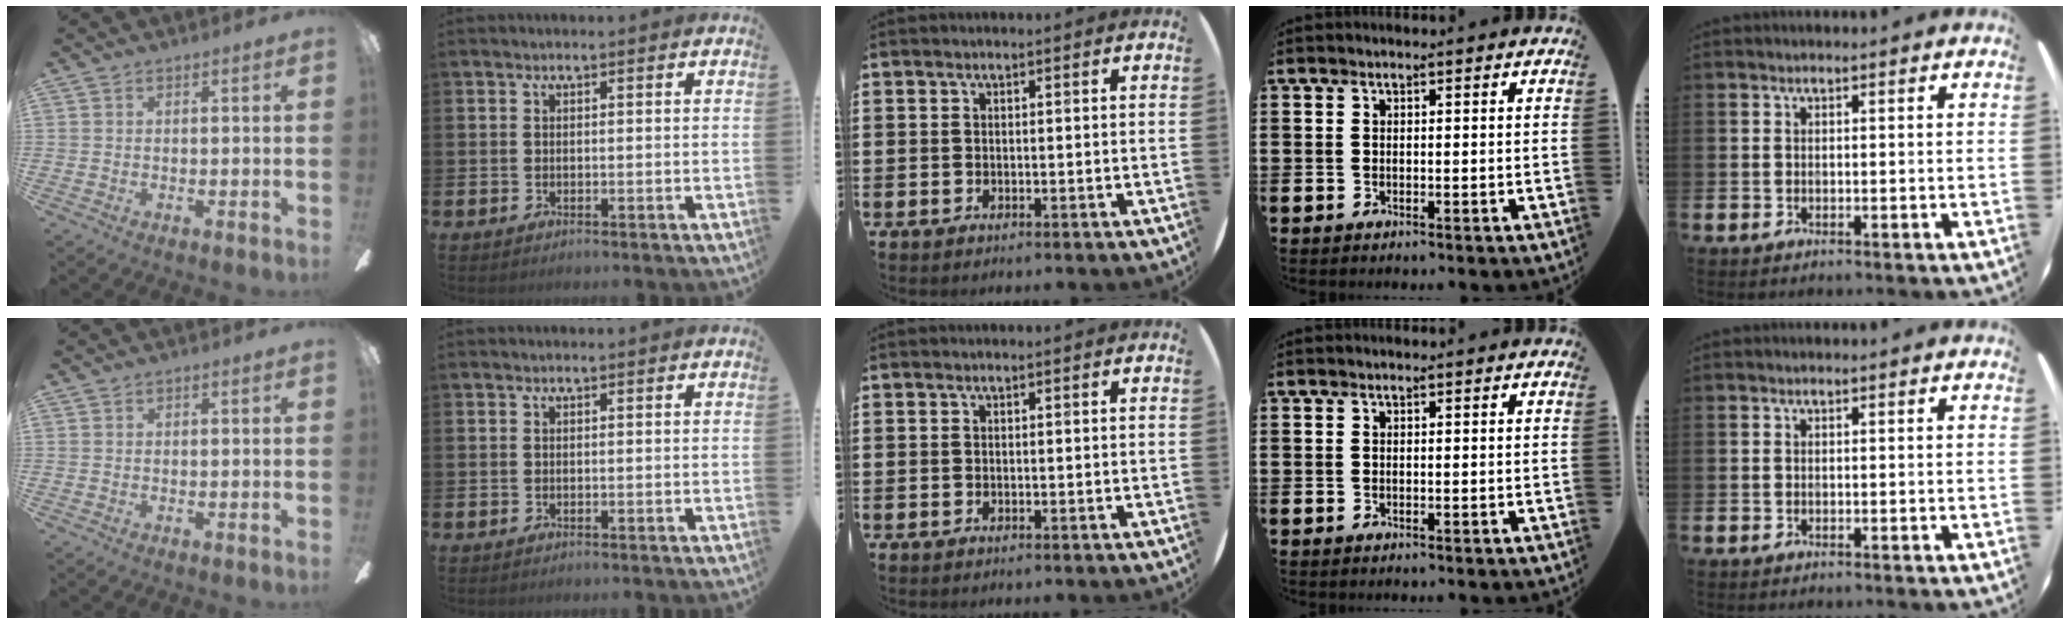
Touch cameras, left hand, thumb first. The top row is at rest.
{}